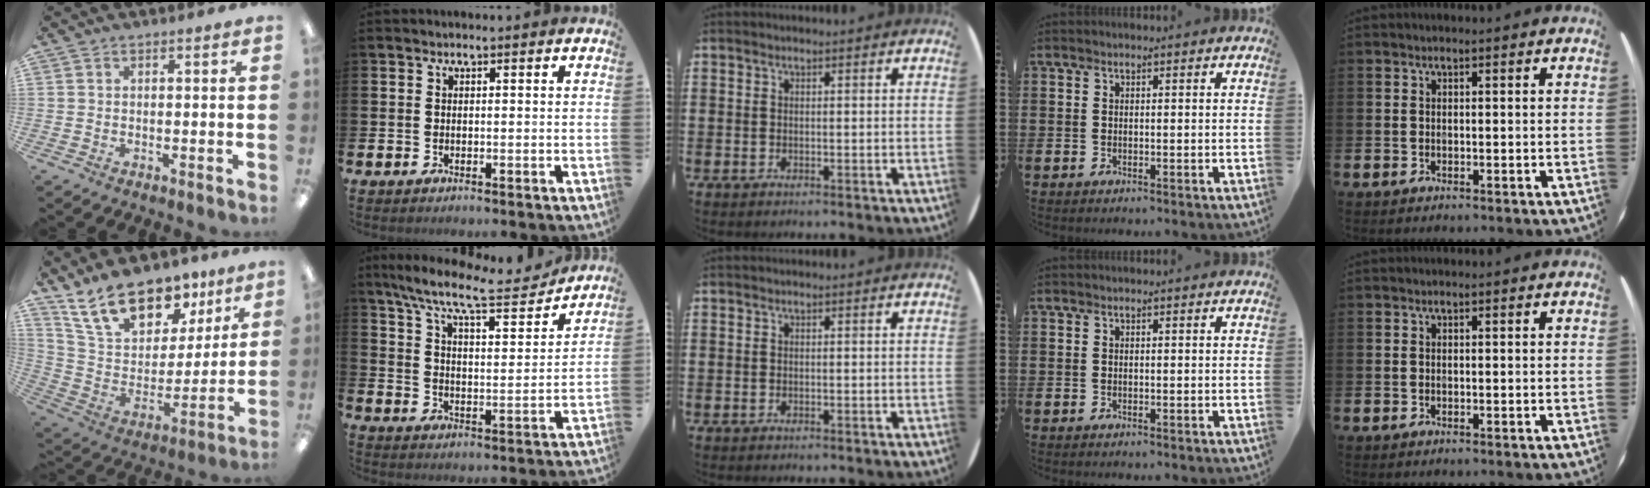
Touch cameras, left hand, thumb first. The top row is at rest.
{"thumb": {"total": 20.0, "force": [13.7, 10.9, 9.7], "torque": [-0.180, -0.077, 0.252]}, "index": {"total": 10.5, "force": [9.2, 1.8, 4.8], "torque": [-0.124, -0.053, 0.156]}}